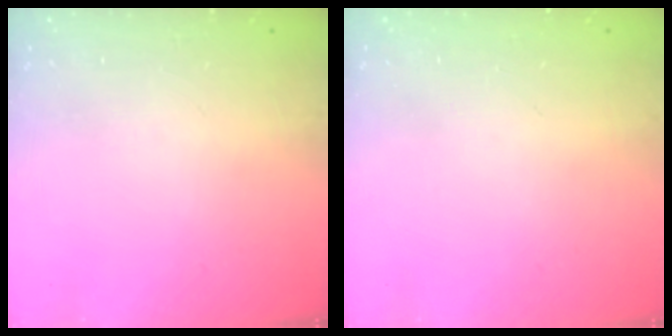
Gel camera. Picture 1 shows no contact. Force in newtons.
{"total": 1.4, "press": 1.4, "slide": 0.1}